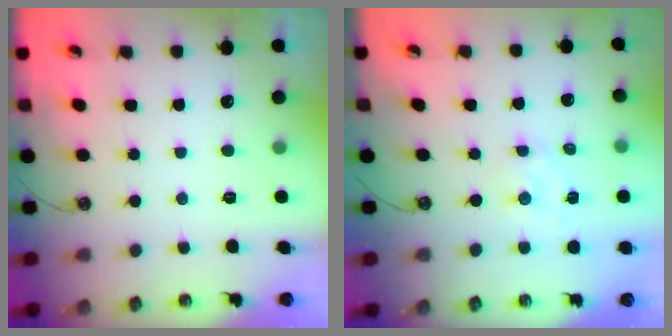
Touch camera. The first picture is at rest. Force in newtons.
{"total": 1.9, "press": 1.8, "slide": 0.3}